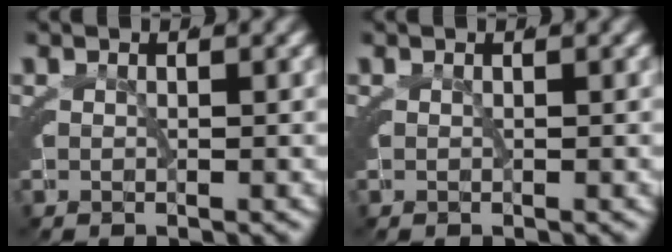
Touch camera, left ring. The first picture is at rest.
{"total": 0.0}